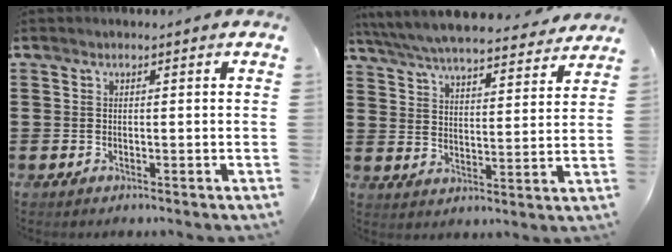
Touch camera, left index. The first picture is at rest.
{"total": 6.6, "force": [6.4, 0.2, 1.8], "torque": [-0.064, -0.040, 0.111]}